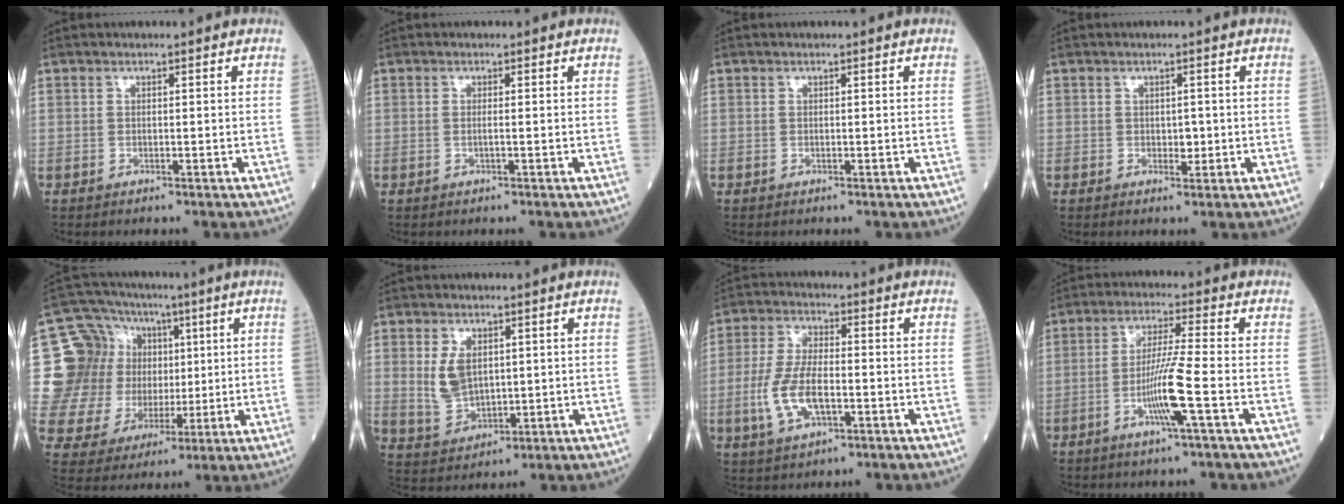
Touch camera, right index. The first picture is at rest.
{"total": 0.8, "force": [-0.1, -0.2, 0.8], "torque": [-0.019, -0.002, -0.003]}
{"total": 0.0}
{"total": 1.5, "force": [-0.1, 0.9, 1.1], "torque": [-0.013, 0.000, 0.000]}
{"total": 16.3, "force": [3.7, 14.1, 7.2], "torque": [-0.144, 0.061, 0.083]}
{"total": 6.1, "force": [1.3, 3.7, 4.7], "torque": [-0.103, 0.003, 0.035]}
{"total": 8.8, "force": [-2.2, 3.4, 7.8], "torque": [-0.173, 0.000, -0.040]}
{"total": 7.8, "force": [-2.7, -1.2, 7.3], "torque": [-0.142, -0.008, -0.054]}